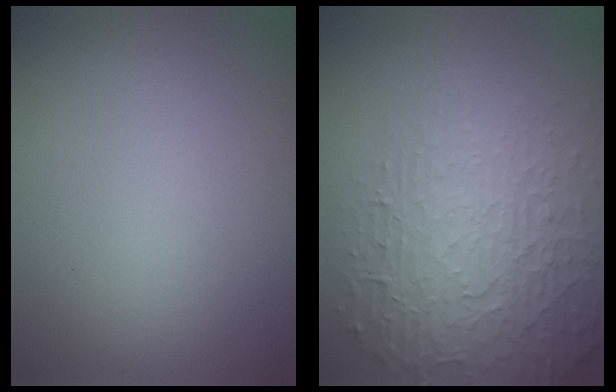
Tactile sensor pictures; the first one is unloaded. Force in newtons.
{"total": 6.6, "press": 5.1, "slide": 4.3}